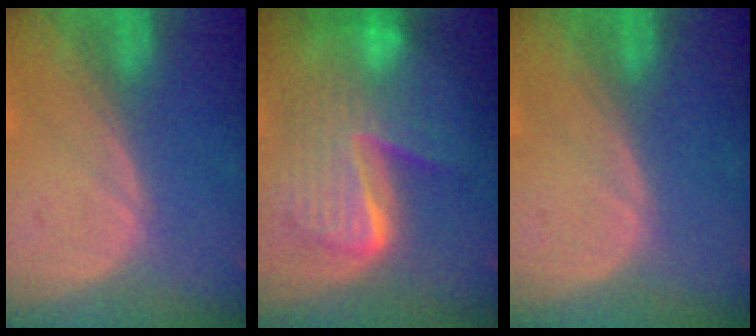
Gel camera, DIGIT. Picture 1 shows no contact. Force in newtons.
{"total": 10.4, "press": 10.4, "slide": 1.0}
{"total": 0.0}